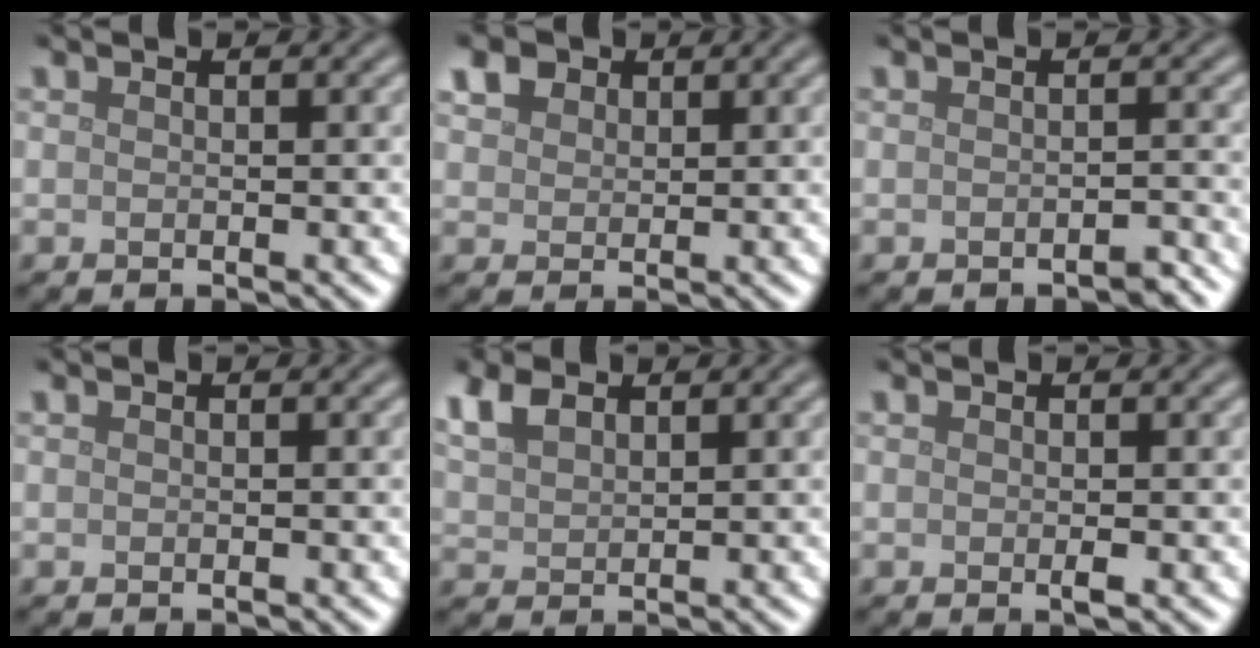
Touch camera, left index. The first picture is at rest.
{"total": 2.6, "force": [1.6, 1.8, 1.0], "torque": [-0.029, 0.008, 0.030]}
{"total": 1.1, "force": [-0.9, 0.2, 0.5], "torque": [-0.008, 0.002, -0.013]}
{"total": 0.0}
{"total": 3.1, "force": [2.1, 1.7, 1.6], "torque": [-0.047, 0.008, 0.048]}
{"total": 0.6, "force": [-0.1, 0.0, 0.6], "torque": [-0.012, -0.002, -0.002]}